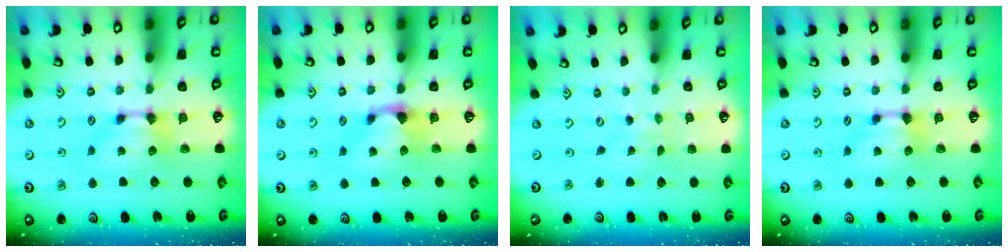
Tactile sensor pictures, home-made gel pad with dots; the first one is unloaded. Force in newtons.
{"total": 1.0, "press": 0.1, "slide": 1.0}
{"total": 7.1, "press": 7.1, "slide": 0.4}
{"total": 0.5, "press": 0.3, "slide": 0.4}